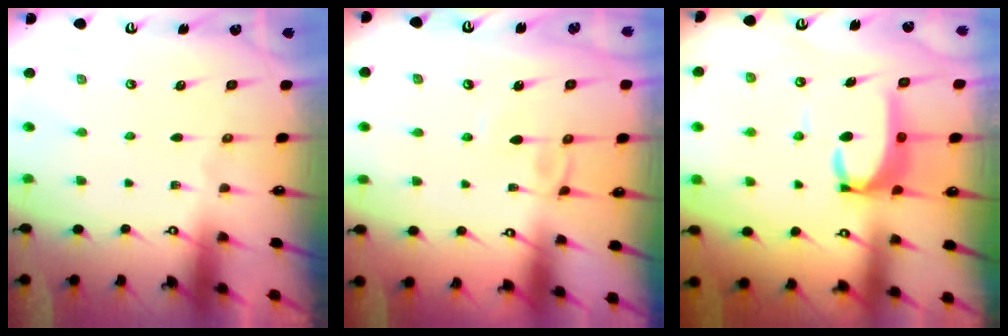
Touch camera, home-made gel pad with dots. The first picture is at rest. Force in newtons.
{"total": 3.9, "press": 3.9, "slide": 0.3}
{"total": 6.6, "press": 6.5, "slide": 0.9}